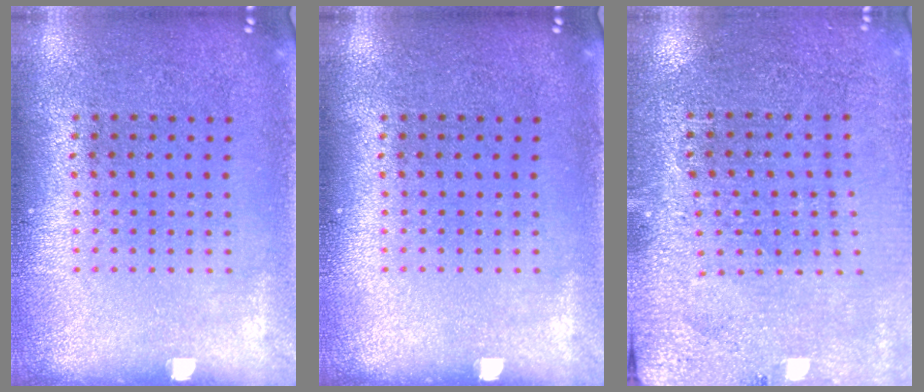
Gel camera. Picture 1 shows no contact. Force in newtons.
{"total": 0.0}
{"total": 2.8, "press": 2.8, "slide": 0.3}